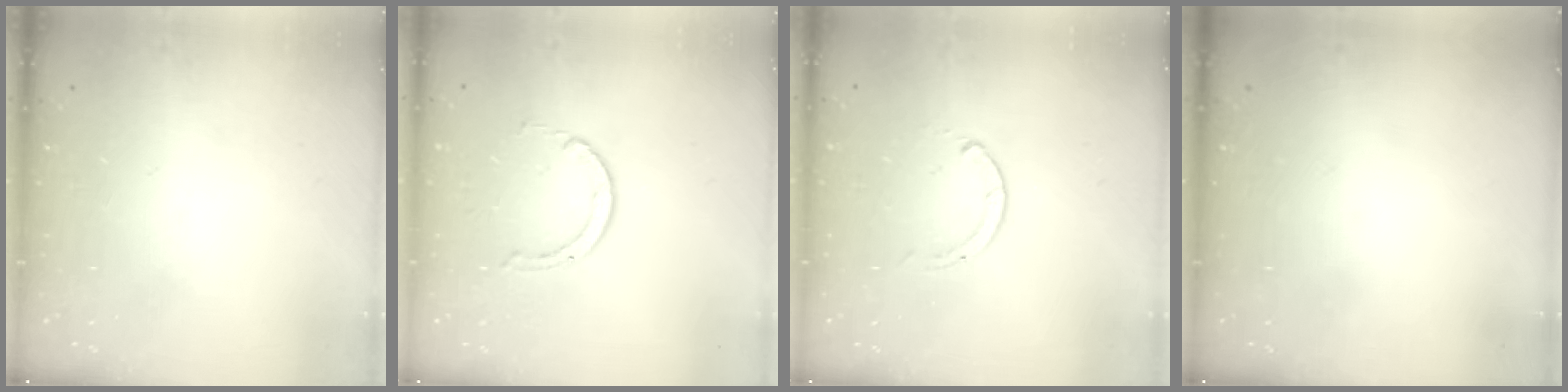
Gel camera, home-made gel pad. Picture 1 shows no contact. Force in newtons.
{"total": 1.5, "press": 1.5, "slide": 0.2}
{"total": 0.0}
{"total": 0.0}